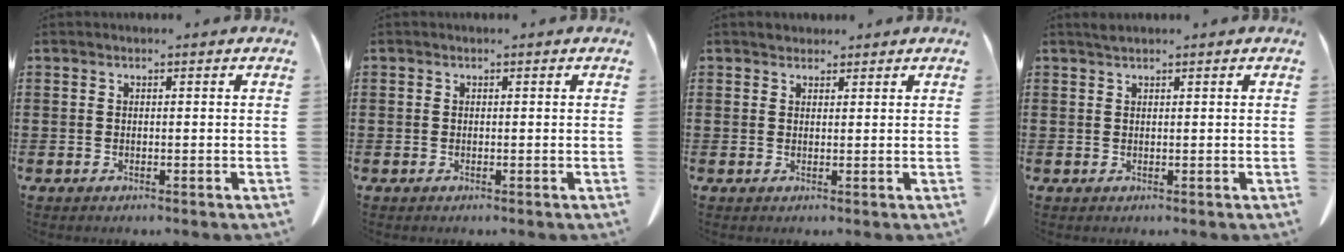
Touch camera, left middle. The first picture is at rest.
{"total": 0.0}
{"total": 1.4, "force": [1.3, 0.7, 0.0], "torque": [0.005, 0.002, 0.023]}
{"total": 0.8, "force": [0.7, 0.1, 0.4], "torque": [-0.009, 0.000, 0.014]}